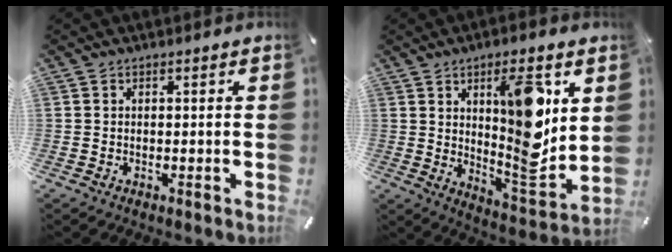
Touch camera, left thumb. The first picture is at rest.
{"total": 15.1, "force": [5.2, 4.8, 13.3], "torque": [-0.184, -0.039, 0.080]}